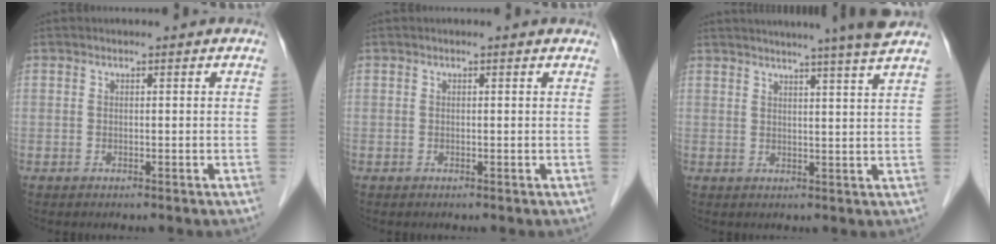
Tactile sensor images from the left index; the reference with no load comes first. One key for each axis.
{"total": 0.0}
{"total": 10.9, "fx": 9.4, "fy": -1.6, "fz": 5.2, "tx": -0.077, "ty": -0.004, "tz": 0.106}